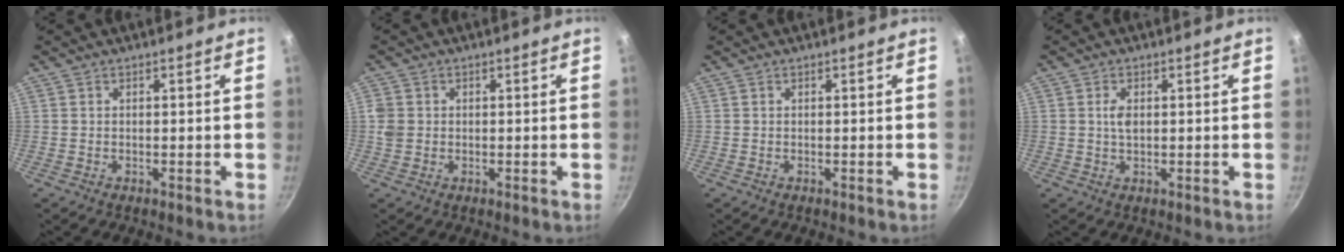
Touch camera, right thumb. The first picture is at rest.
{"total": 3.2, "force": [0.2, 2.7, 1.5], "torque": [-0.030, 0.005, 0.005]}
{"total": 0.0}
{"total": 2.6, "force": [0.4, 1.4, 2.1], "torque": [-0.040, -0.002, 0.008]}